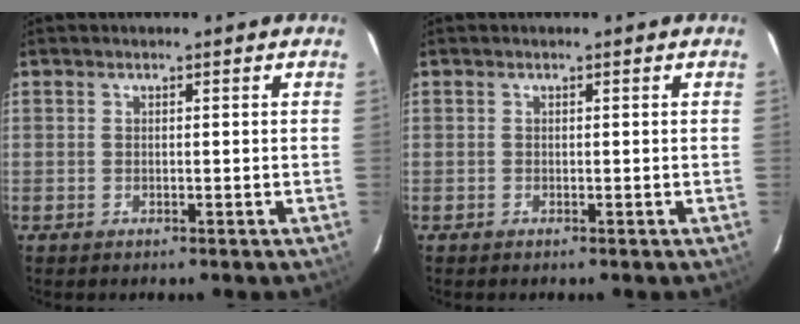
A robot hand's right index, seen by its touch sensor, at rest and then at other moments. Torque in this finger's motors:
{"motor_torque": [0.00, -0.01, -0.02, 0.01]}